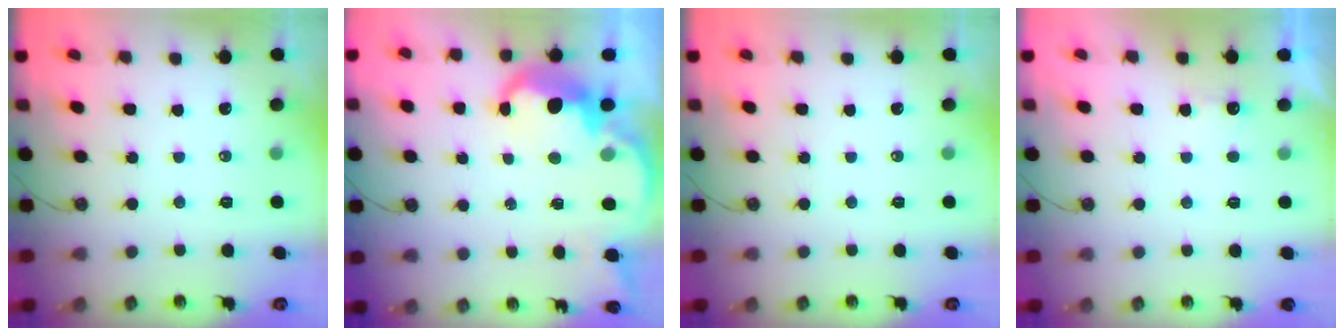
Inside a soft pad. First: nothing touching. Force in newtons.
{"total": 9.0, "press": 9.0, "slide": 0.6}
{"total": 0.0}
{"total": 1.9, "press": 1.8, "slide": 0.8}